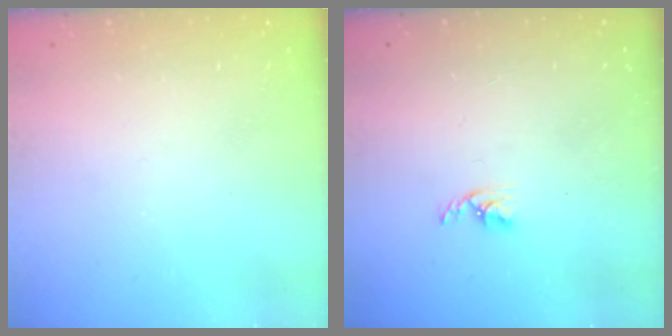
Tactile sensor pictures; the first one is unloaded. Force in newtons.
{"total": 2.7, "press": 2.7, "slide": 0.5}